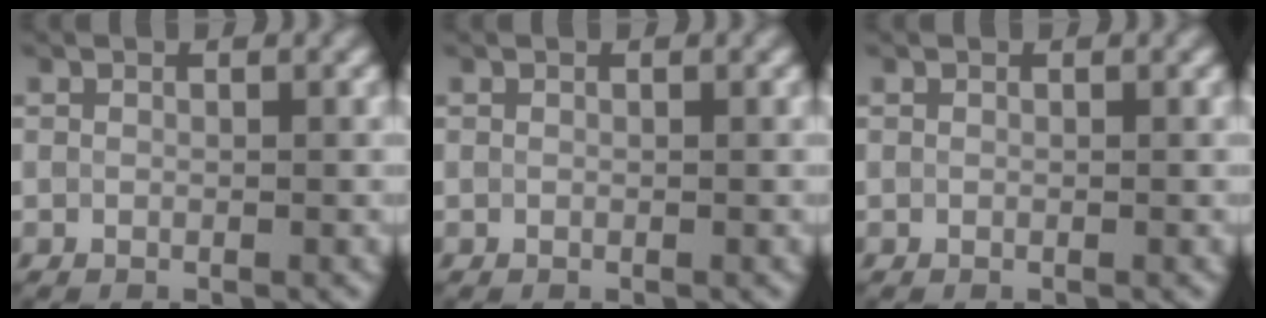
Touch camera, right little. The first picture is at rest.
{"total": 0.0}
{"total": 0.0}